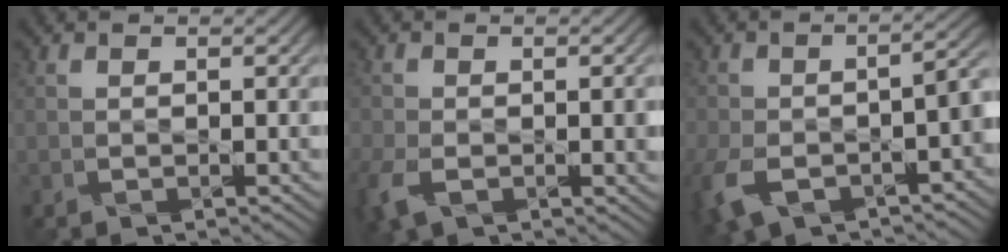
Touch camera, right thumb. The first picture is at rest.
{"total": 5.3, "force": [-2.1, 3.2, 3.7], "torque": [-0.091, -0.018, -0.039]}
{"total": 10.2, "force": [-5.5, 5.4, 6.6], "torque": [-0.132, -0.036, -0.090]}